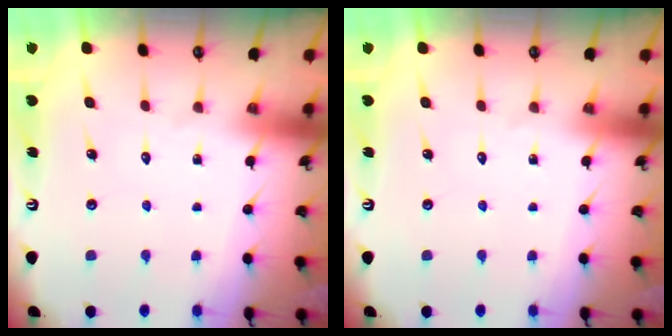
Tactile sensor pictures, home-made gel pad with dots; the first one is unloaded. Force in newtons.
{"total": 0.0}